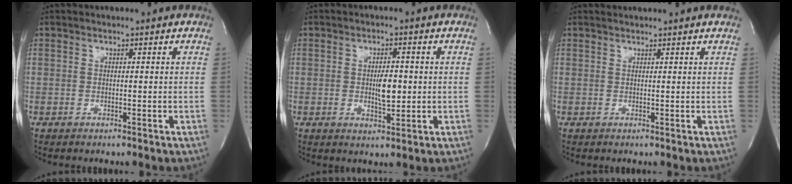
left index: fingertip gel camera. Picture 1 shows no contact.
{"total": 4.4, "force": [-0.1, 1.5, 4.1], "torque": [-0.066, -0.002, 0.002]}
{"total": 1.6, "force": [1.5, -0.5, 0.3], "torque": [-0.012, 0.009, 0.027]}